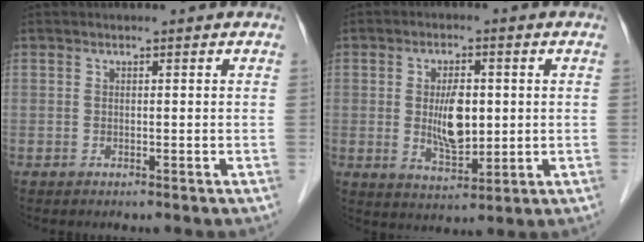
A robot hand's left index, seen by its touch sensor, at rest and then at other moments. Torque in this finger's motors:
{"motor_torque": [1.31, 0.28, 0.45, 0.09]}